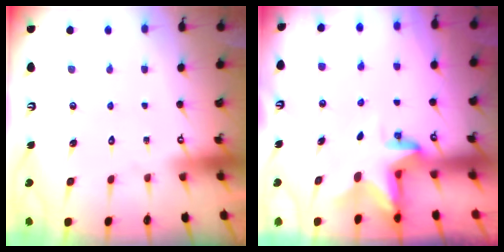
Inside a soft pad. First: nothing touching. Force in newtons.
{"total": 2.8, "press": 2.8, "slide": 0.3}